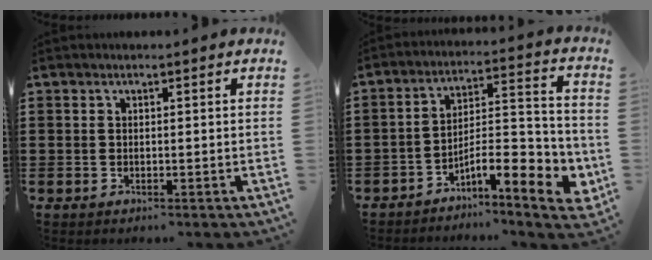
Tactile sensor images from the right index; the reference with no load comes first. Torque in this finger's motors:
{"motor_torque": [1.29, -0.85, 0.34, 0.07]}